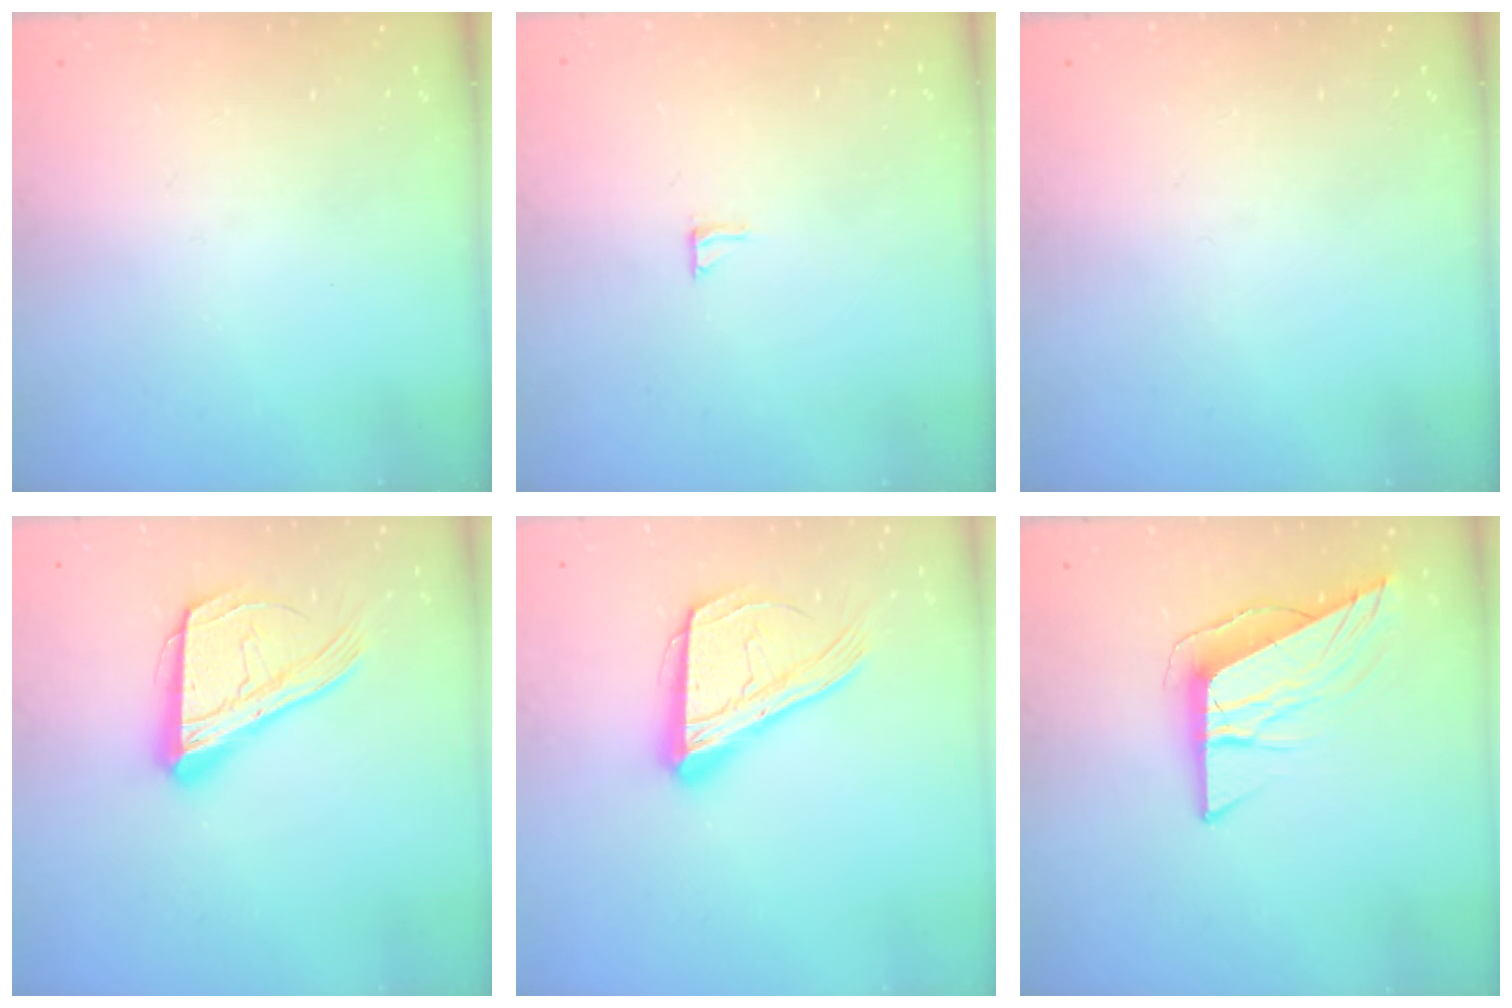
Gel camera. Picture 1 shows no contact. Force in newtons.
{"total": 4.2, "press": 4.2, "slide": 0.4}
{"total": 0.0}
{"total": 17.8, "press": 17.7, "slide": 2.4}
{"total": 17.8, "press": 17.7, "slide": 2.4}
{"total": 9.3, "press": 9.2, "slide": 1.6}